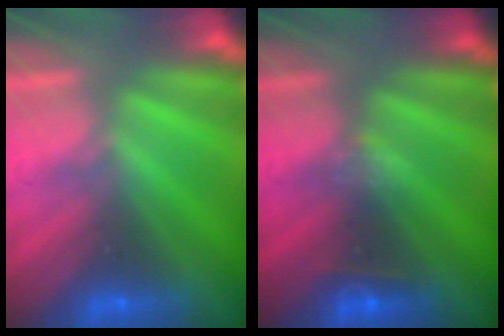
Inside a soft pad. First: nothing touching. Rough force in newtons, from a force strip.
{"total": 2.7}